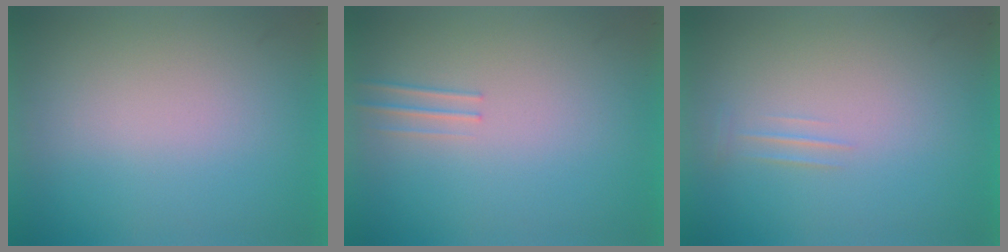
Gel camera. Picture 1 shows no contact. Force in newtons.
{"total": 1.2}
{"total": 2.0}